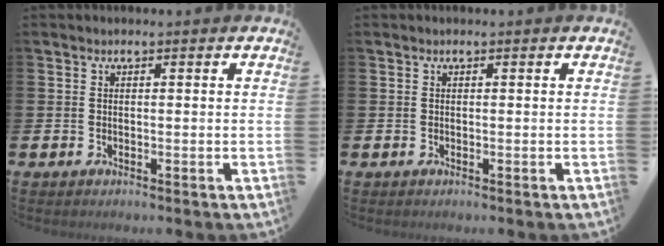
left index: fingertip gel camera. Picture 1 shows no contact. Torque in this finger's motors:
{"motor_torque": [-0.01, 0.00, 0.00, 0.01]}